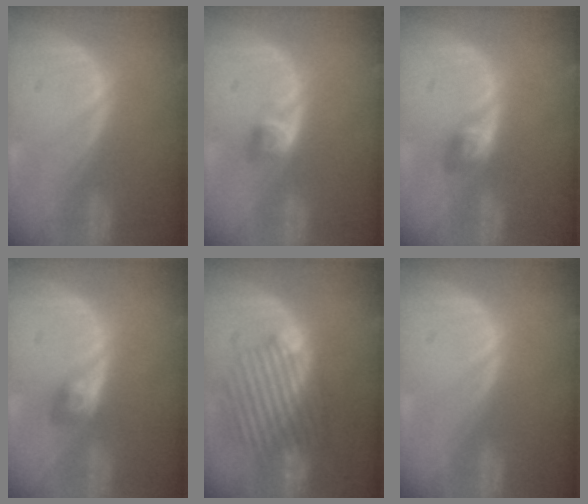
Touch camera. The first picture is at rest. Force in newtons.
{"total": 2.7, "press": 2.4, "slide": 1.1}
{"total": 2.9, "press": 2.7, "slide": 1.0}
{"total": 3.0, "press": 2.6, "slide": 1.4}
{"total": 9.5, "press": 9.3, "slide": 2.1}
{"total": 0.0}